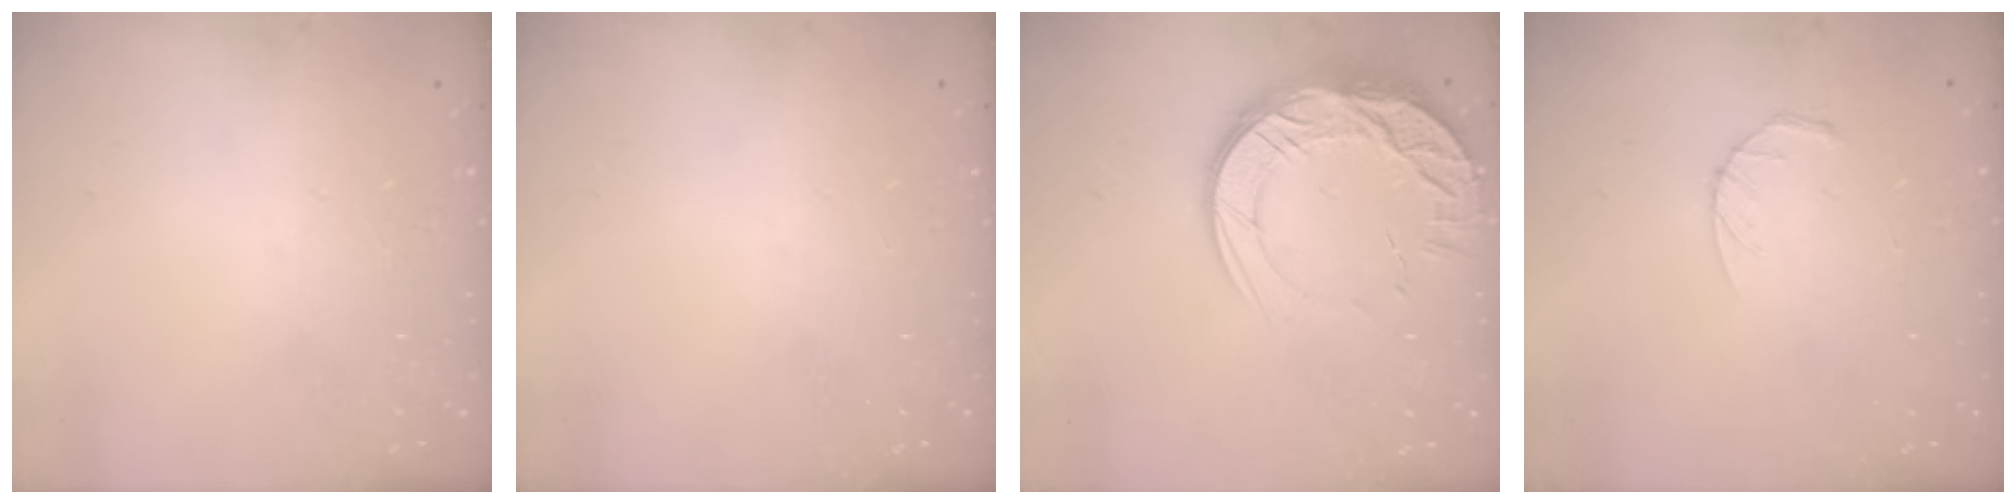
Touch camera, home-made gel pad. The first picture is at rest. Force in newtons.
{"total": 0.0}
{"total": 16.5, "press": 16.5, "slide": 1.4}
{"total": 3.4, "press": 3.4, "slide": 0.5}